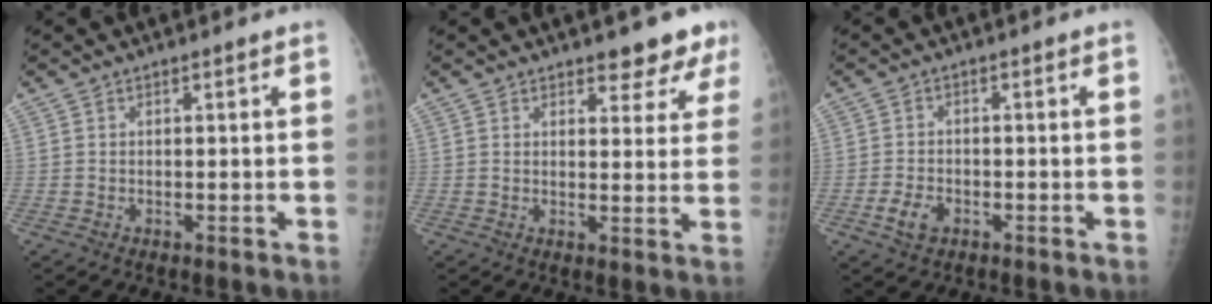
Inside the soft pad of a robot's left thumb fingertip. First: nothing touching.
{"total": 5.6, "force": [4.5, 2.5, 2.3], "torque": [0.007, -0.026, 0.048]}
{"total": 3.9, "force": [-2.0, 2.6, 2.1], "torque": [-0.037, 0.007, -0.035]}